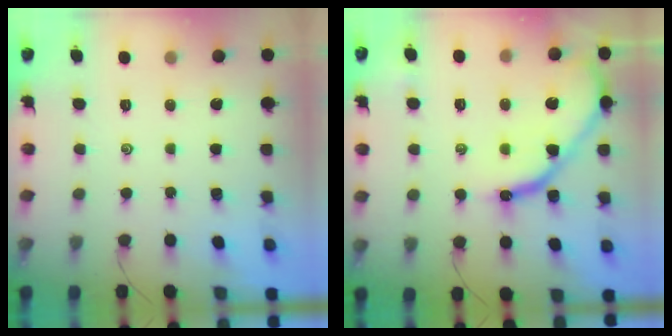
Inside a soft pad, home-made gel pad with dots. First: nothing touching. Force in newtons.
{"total": 13.3, "press": 13.2, "slide": 1.5}